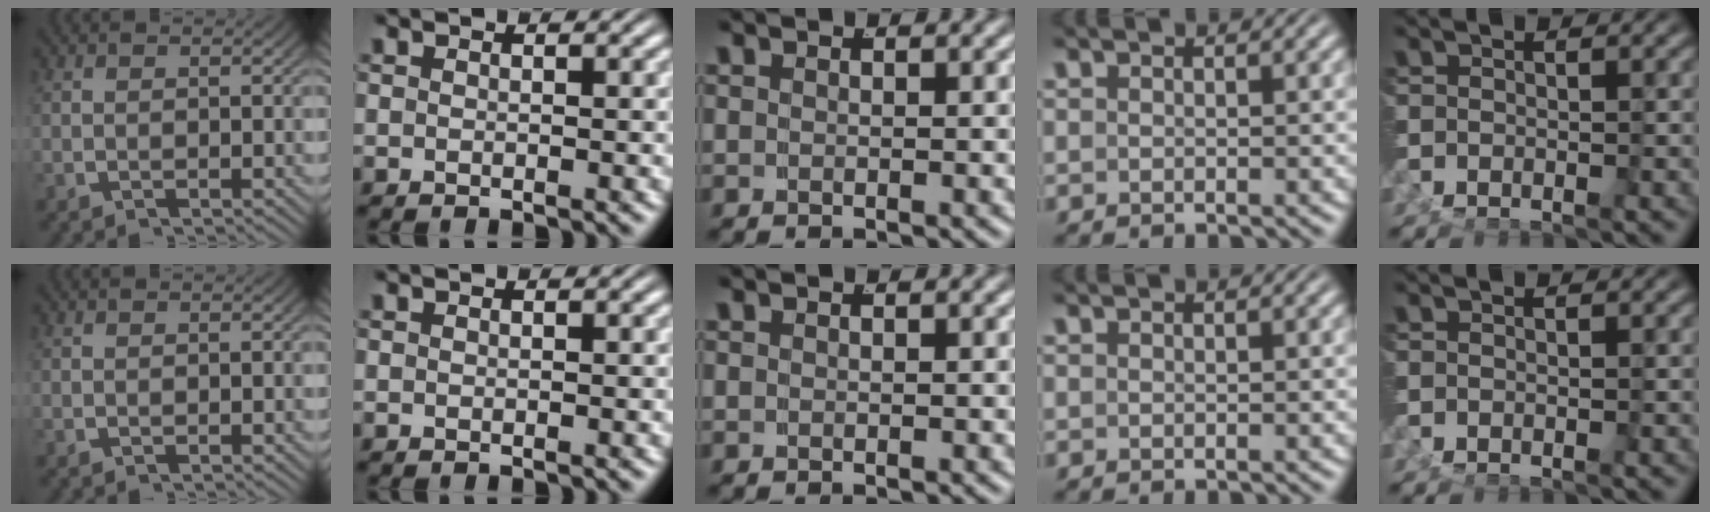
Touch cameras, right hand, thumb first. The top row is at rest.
{}